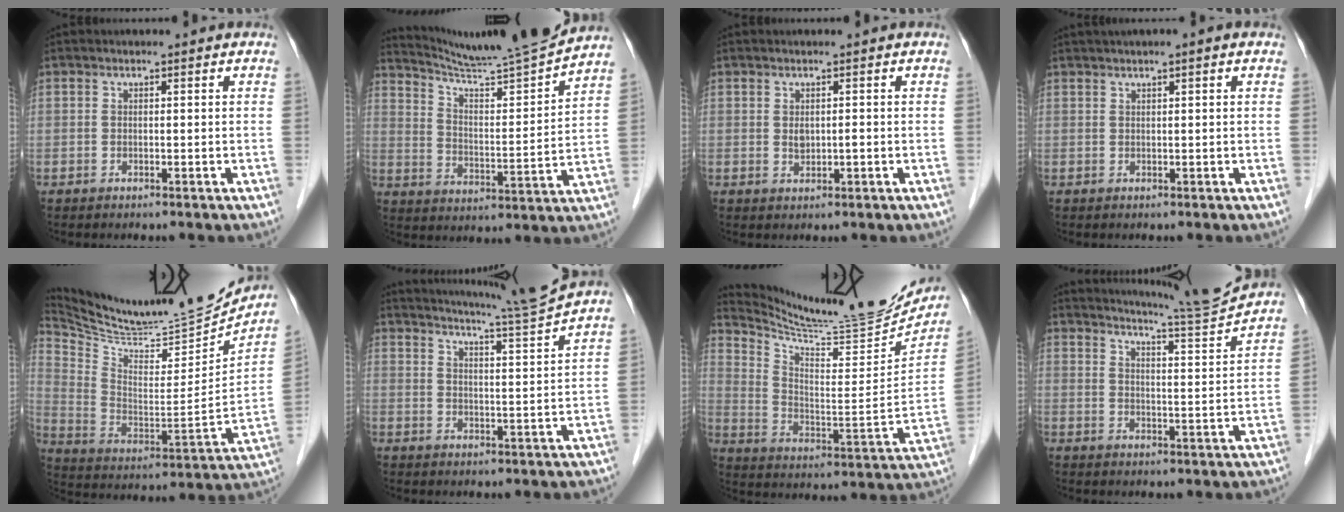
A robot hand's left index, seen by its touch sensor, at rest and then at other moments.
{"total": 15.5, "force": [14.7, -2.0, 4.4], "torque": [-0.076, -0.025, 0.233]}
{"total": 1.6, "force": [0.1, 0.8, 1.4], "torque": [-0.022, 0.002, 0.006]}
{"total": 2.3, "force": [1.4, 0.0, 1.8], "torque": [-0.033, 0.015, 0.024]}
{"total": 27.3, "force": [25.0, 3.9, 10.1], "torque": [-0.172, -0.057, 0.377]}
{"total": 9.5, "force": [8.8, -2.9, 2.2], "torque": [-0.046, -0.038, 0.134]}
{"total": 21.7, "force": [20.3, 0.9, 7.6], "torque": [-0.130, -0.073, 0.306]}
{"total": 9.7, "force": [9.3, -2.4, 1.5], "torque": [-0.037, -0.034, 0.140]}